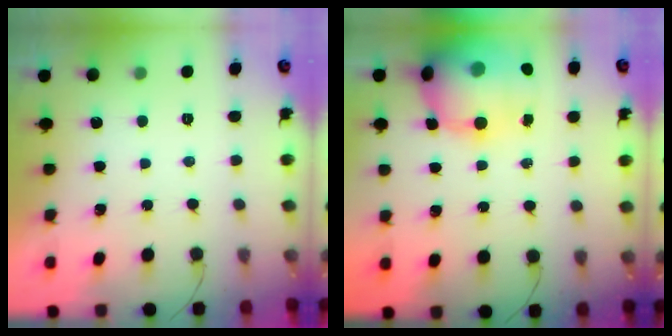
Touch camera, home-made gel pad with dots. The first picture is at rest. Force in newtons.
{"total": 17.7, "press": 17.2, "slide": 4.0}